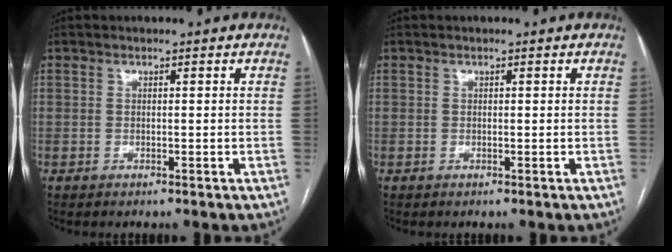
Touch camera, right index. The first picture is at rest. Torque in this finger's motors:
{"motor_torque": [0.36, 0.42, 0.05, 0.00]}